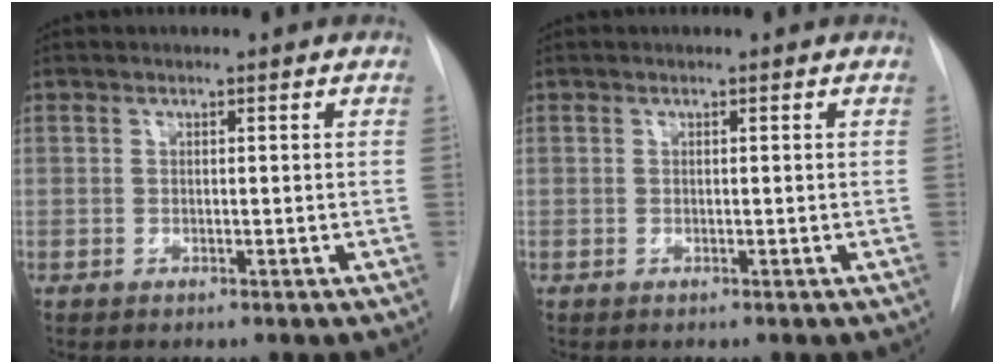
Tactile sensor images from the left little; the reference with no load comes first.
{"total": 0.0}